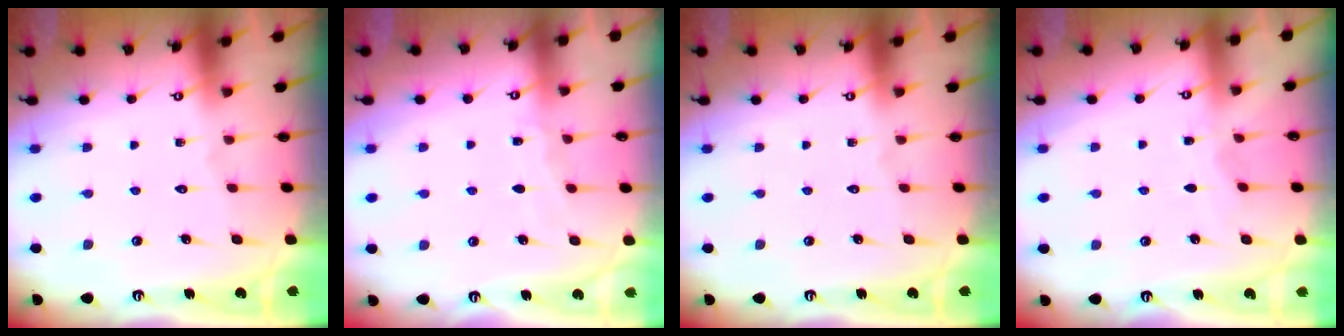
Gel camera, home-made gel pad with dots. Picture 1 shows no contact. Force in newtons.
{"total": 3.5, "press": 3.5, "slide": 0.5}
{"total": 0.0}
{"total": 3.1, "press": 3.0, "slide": 0.4}